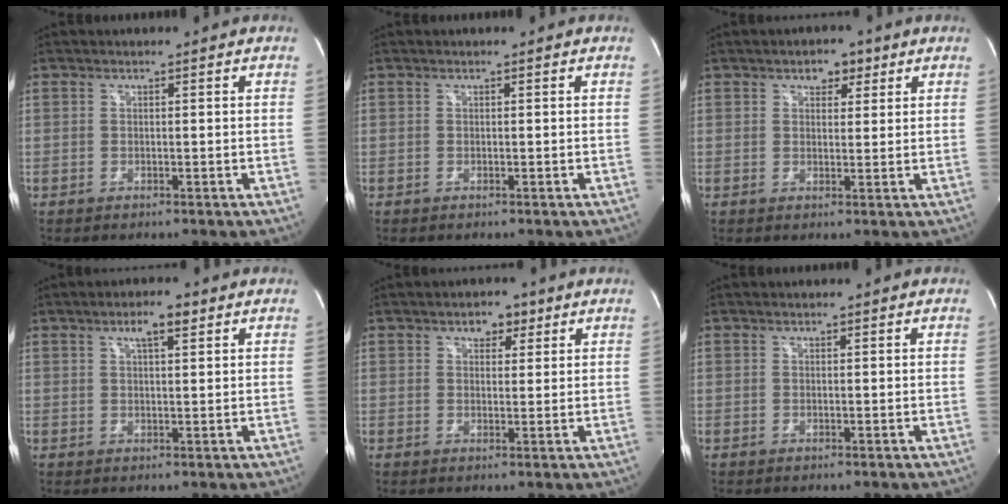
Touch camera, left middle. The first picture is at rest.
{"total": 0.0}
{"total": 3.2, "force": [1.9, 1.9, 1.8], "torque": [-0.024, 0.010, 0.028]}
{"total": 3.8, "force": [2.2, 0.8, 3.1], "torque": [-0.057, 0.007, 0.038]}
{"total": 3.2, "force": [1.9, 1.9, 1.8], "torque": [-0.025, 0.010, 0.029]}
{"total": 0.0}